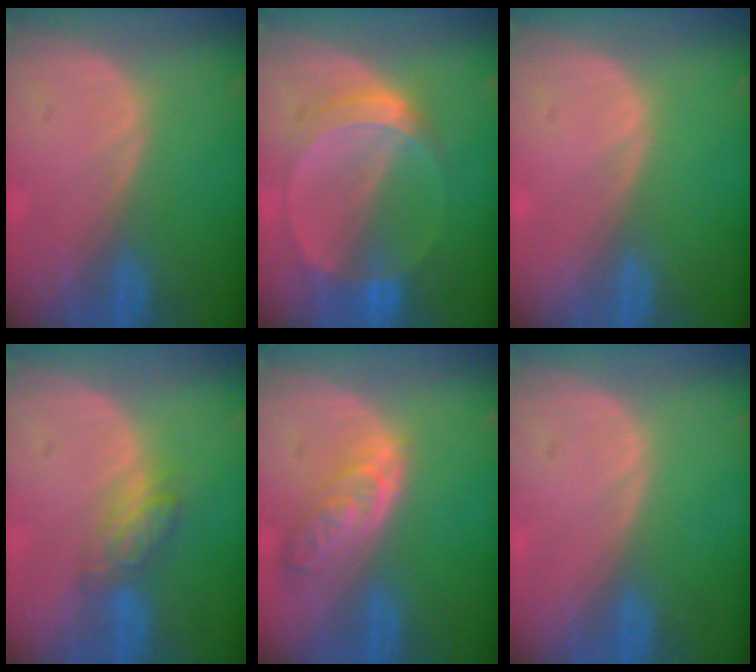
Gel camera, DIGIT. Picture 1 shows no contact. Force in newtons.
{"total": 6.0, "press": 5.5, "slide": 2.4}
{"total": 0.0}
{"total": 4.4, "press": 4.3, "slide": 1.1}
{"total": 6.1, "press": 5.5, "slide": 2.6}
{"total": 0.0}